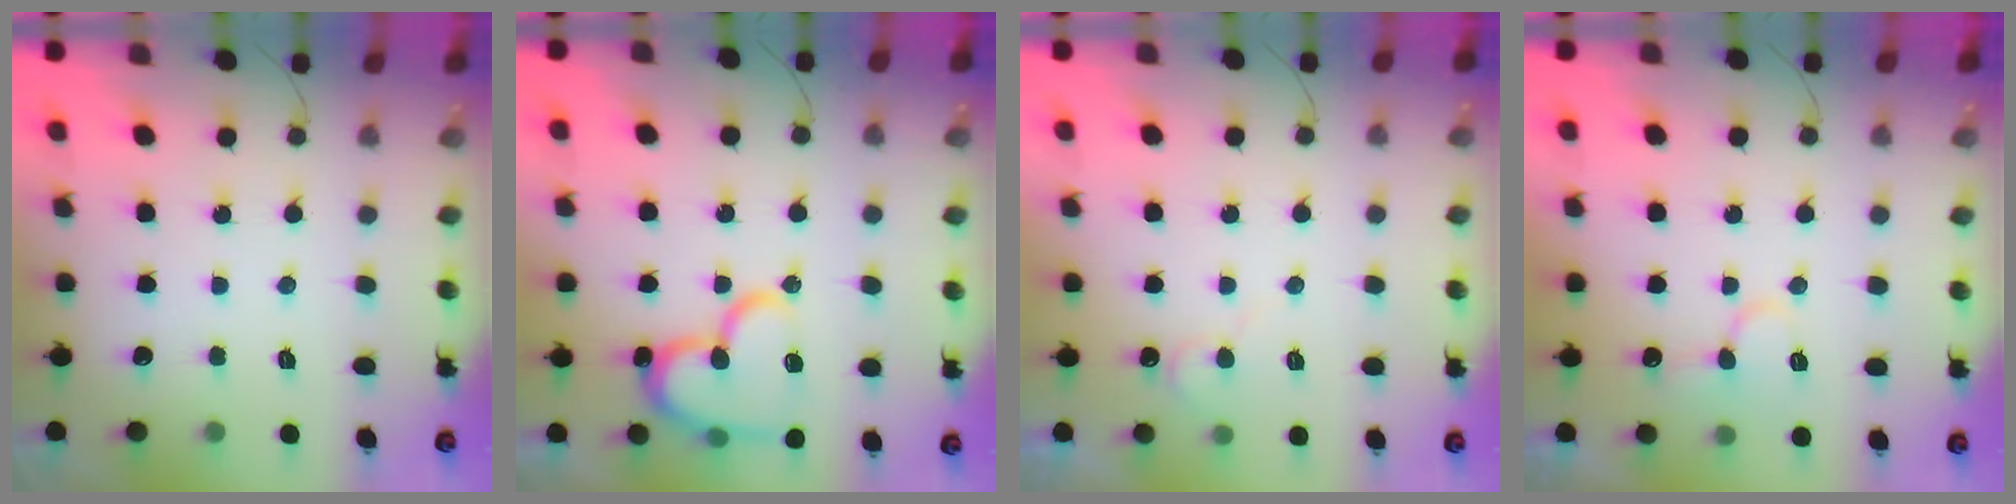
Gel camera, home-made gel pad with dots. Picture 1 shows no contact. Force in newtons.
{"total": 17.3, "press": 17.2, "slide": 1.7}
{"total": 5.1, "press": 5.0, "slide": 0.5}
{"total": 9.2, "press": 9.1, "slide": 1.4}